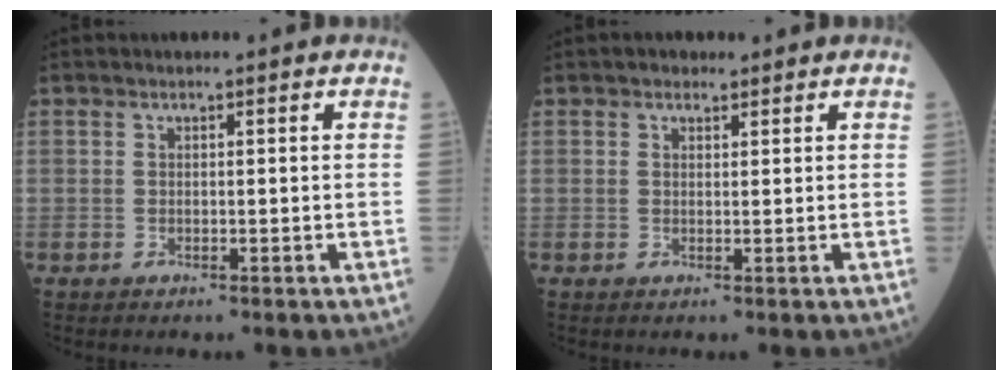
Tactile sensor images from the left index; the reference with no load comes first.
{"total": 1.2, "force": [0.9, 0.7, 0.3], "torque": [-0.009, 0.004, 0.012]}